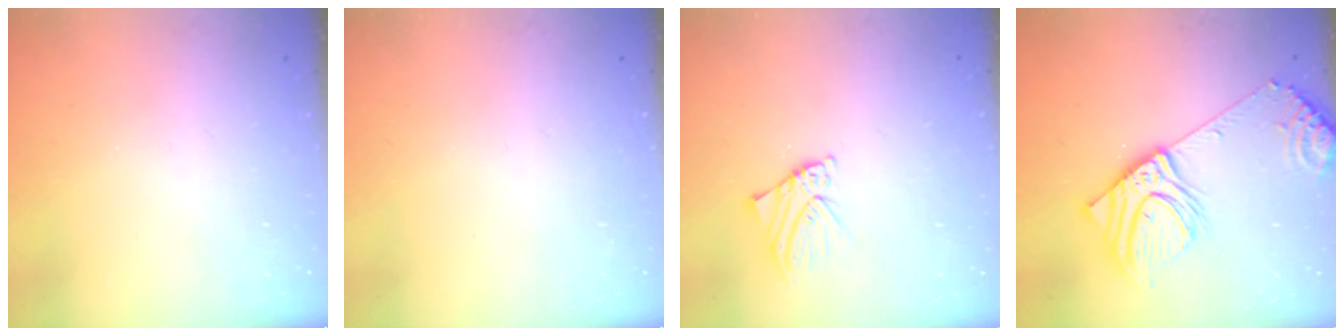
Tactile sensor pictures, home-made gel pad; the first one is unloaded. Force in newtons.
{"total": 0.0}
{"total": 3.3, "press": 3.3, "slide": 0.5}
{"total": 16.7, "press": 16.3, "slide": 3.6}